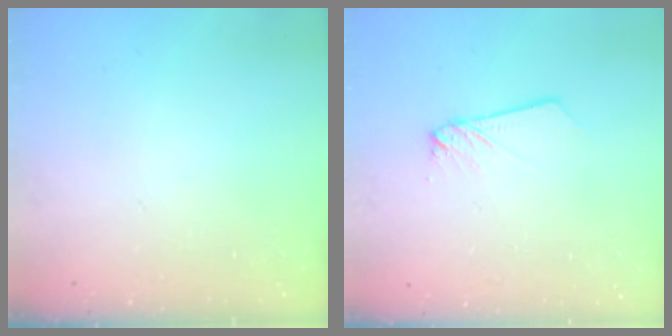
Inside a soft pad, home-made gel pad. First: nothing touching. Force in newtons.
{"total": 1.5, "press": 1.4, "slide": 0.1}